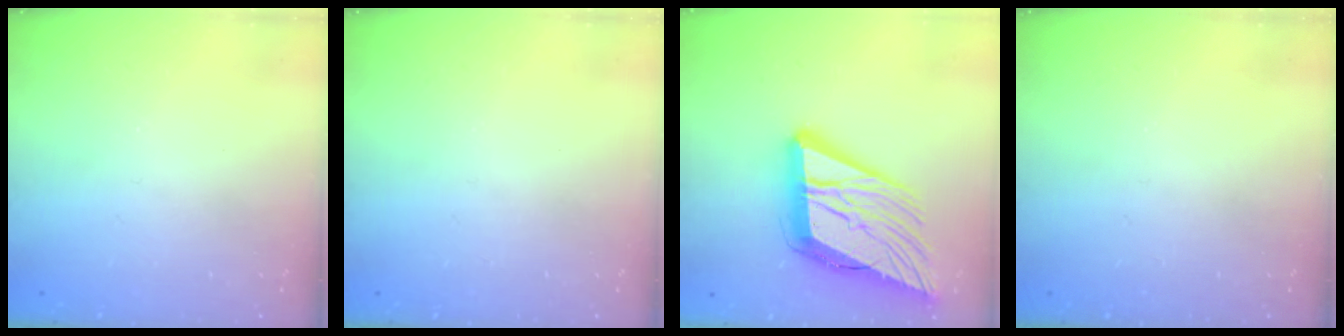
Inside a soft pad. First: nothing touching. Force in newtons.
{"total": 0.0}
{"total": 23.3, "press": 22.8, "slide": 5.1}
{"total": 0.0}